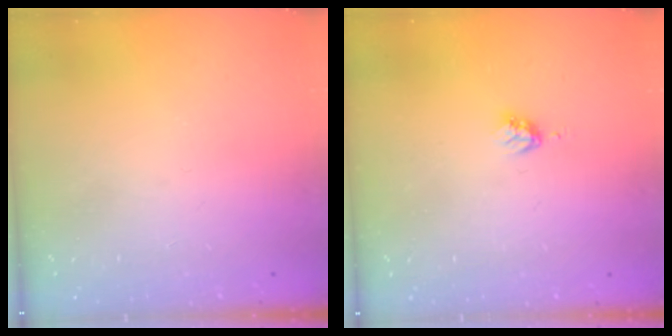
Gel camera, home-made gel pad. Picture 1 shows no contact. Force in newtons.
{"total": 2.9, "press": 2.8, "slide": 0.4}